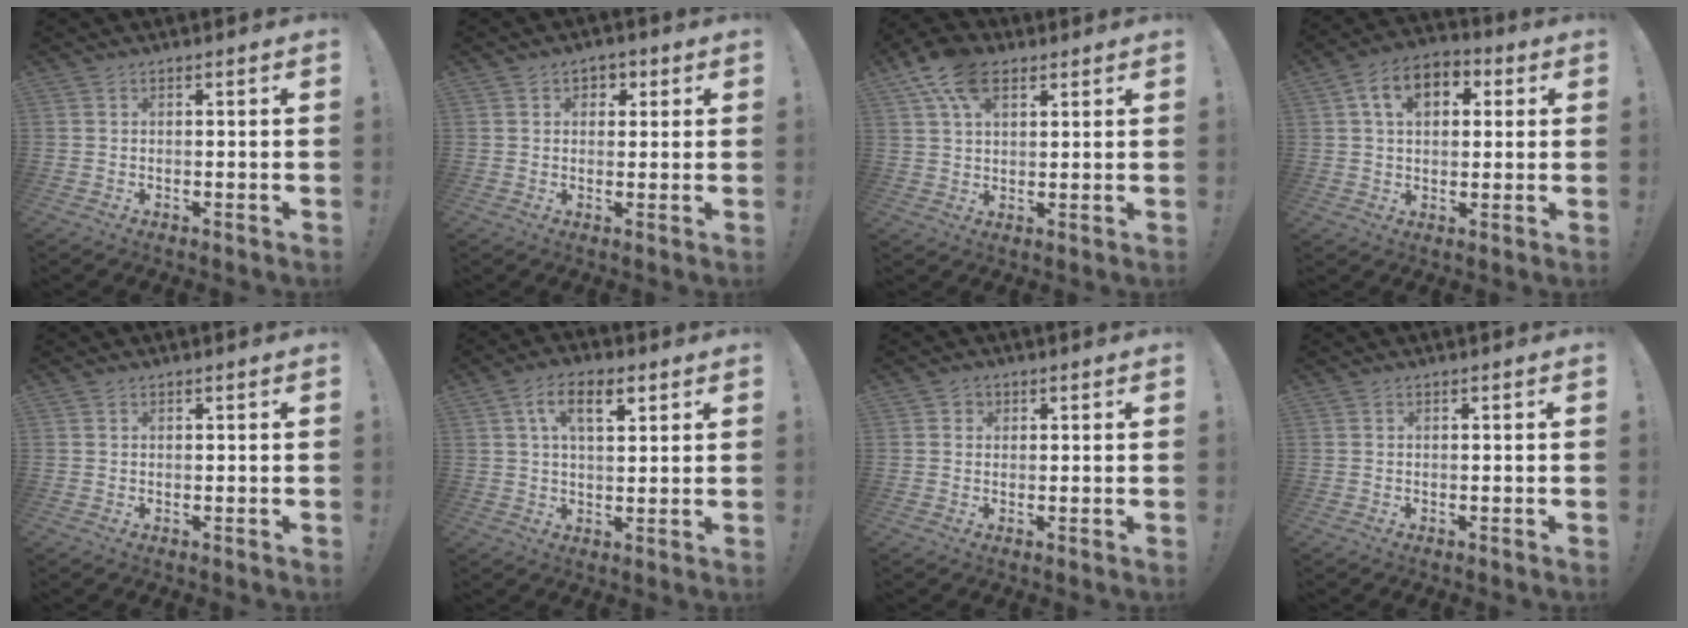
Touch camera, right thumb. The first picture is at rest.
{"total": 3.2, "force": [0.7, 2.9, 1.1], "torque": [-0.002, 0.000, 0.008]}
{"total": 11.4, "force": [6.0, 6.7, 7.0], "torque": [-0.114, -0.012, 0.112]}
{"total": 10.9, "force": [3.6, 7.5, 7.1], "torque": [-0.107, 0.005, 0.065]}
{"total": 0.0}
{"total": 9.3, "force": [3.9, 4.5, 7.1], "torque": [-0.102, -0.001, 0.066]}
{"total": 1.9, "force": [0.7, 1.8, 0.3], "torque": [-0.002, -0.002, 0.012]}
{"total": 0.0}